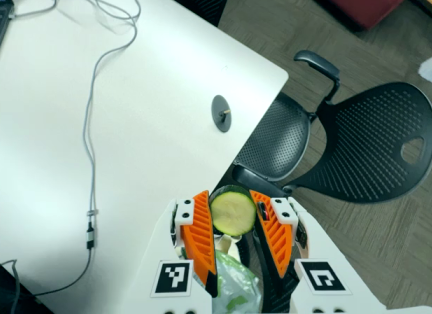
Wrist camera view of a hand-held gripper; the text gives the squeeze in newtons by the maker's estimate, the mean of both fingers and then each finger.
{"total": 11.2, "left": 10.9, "right": 11.5}